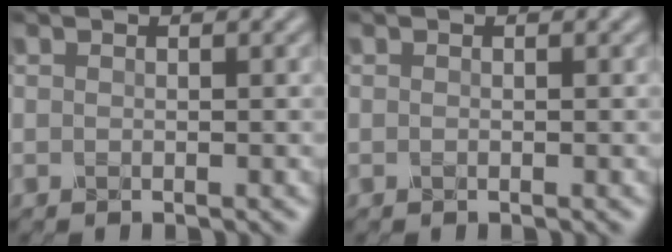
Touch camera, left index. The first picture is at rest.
{"total": 0.0}